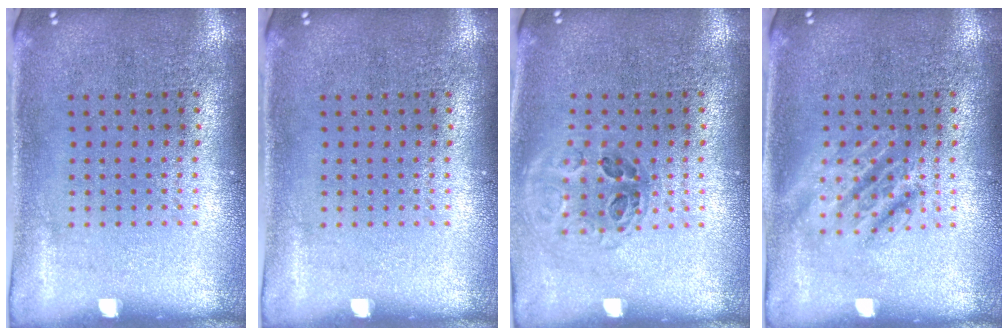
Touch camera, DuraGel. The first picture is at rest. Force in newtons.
{"total": 0.0}
{"total": 1.0, "press": 1.0, "slide": 0.3}
{"total": 2.3, "press": 2.2, "slide": 0.3}